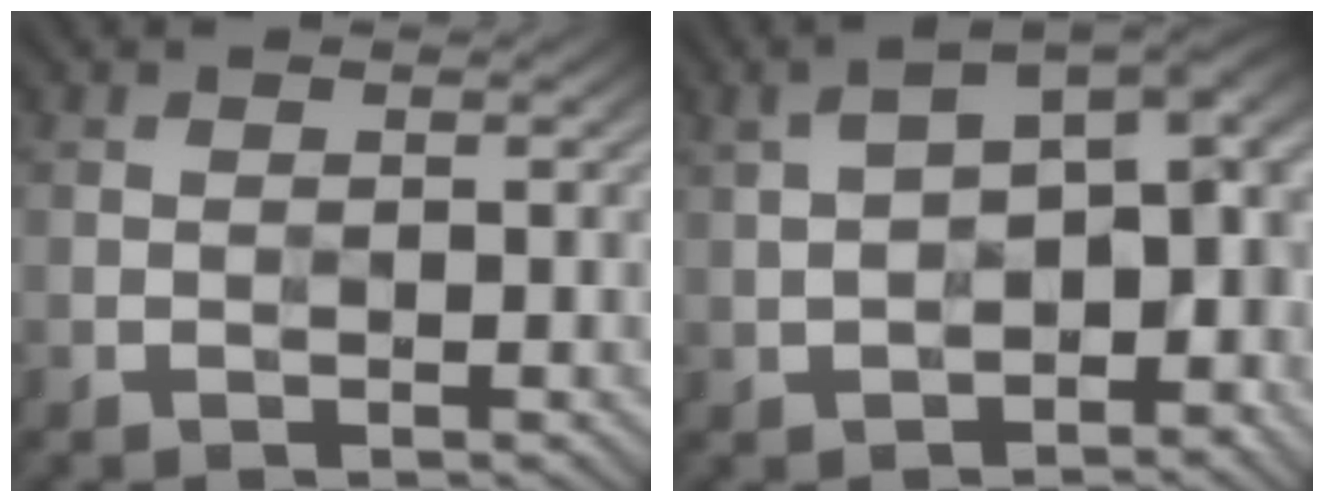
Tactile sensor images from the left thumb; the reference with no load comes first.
{"total": 12.3, "force": [-1.0, 6.8, 10.2], "torque": [-0.141, -0.001, -0.003]}